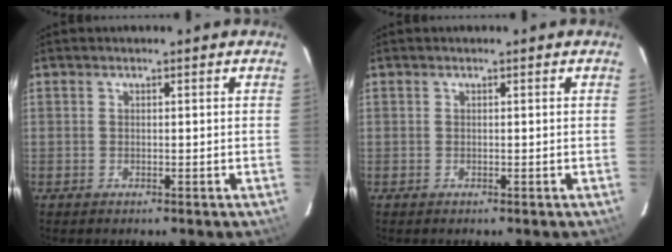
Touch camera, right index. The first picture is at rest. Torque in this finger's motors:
{"motor_torque": [0.00, 0.00, 0.01, 0.00]}